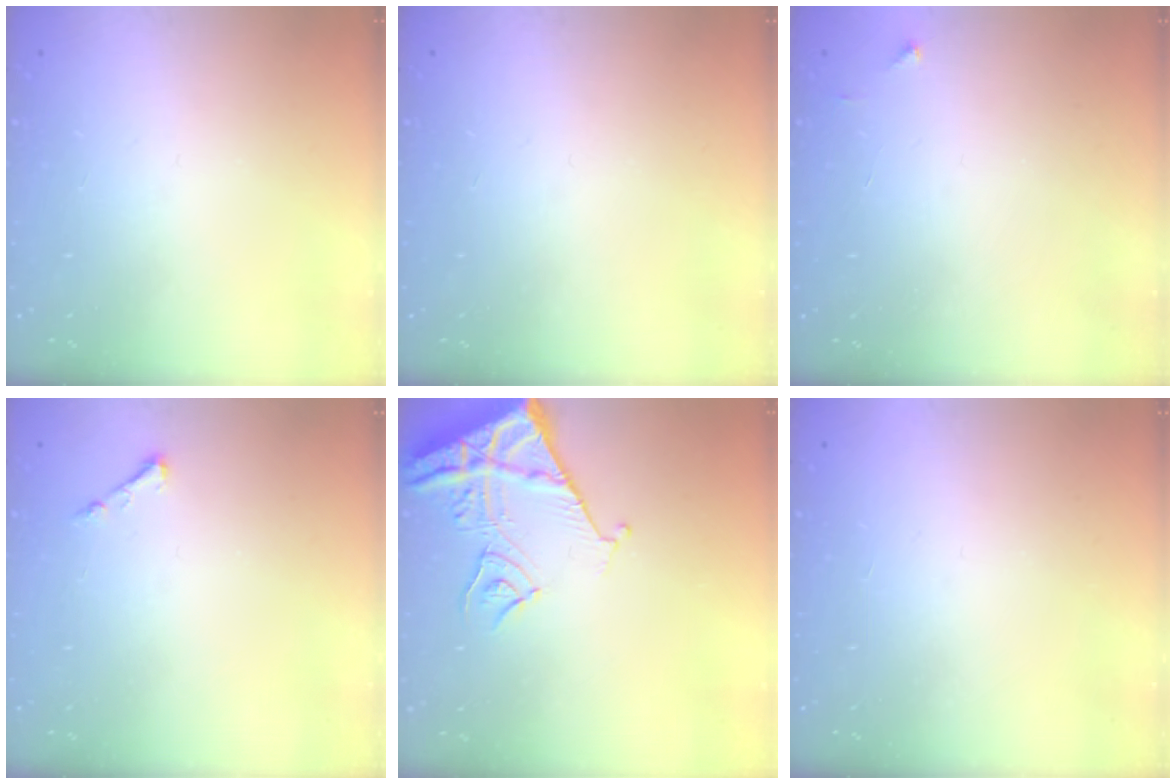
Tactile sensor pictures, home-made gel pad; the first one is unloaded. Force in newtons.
{"total": 0.0}
{"total": 2.0, "press": 2.0, "slide": 0.2}
{"total": 3.2, "press": 3.1, "slide": 0.5}
{"total": 10.5, "press": 10.5, "slide": 1.2}
{"total": 1.5, "press": 1.5, "slide": 0.1}